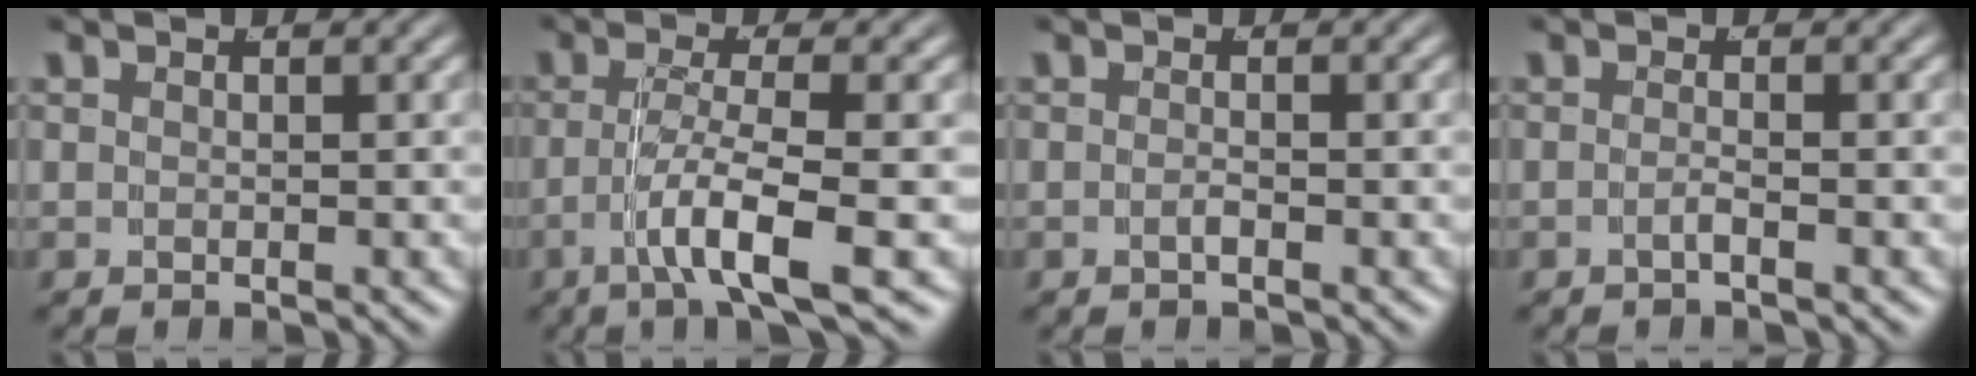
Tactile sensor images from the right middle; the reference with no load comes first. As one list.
[{"total": 5.0, "force": [-2.3, 0.2, 4.4], "torque": [-0.082, -0.013, -0.031]}, {"total": 0.8, "force": [-0.7, 0.0, 0.4], "torque": [-0.011, -0.002, -0.012]}, {"total": 1.2, "force": [-1.0, -0.4, 0.6], "torque": [-0.012, -0.004, -0.018]}]